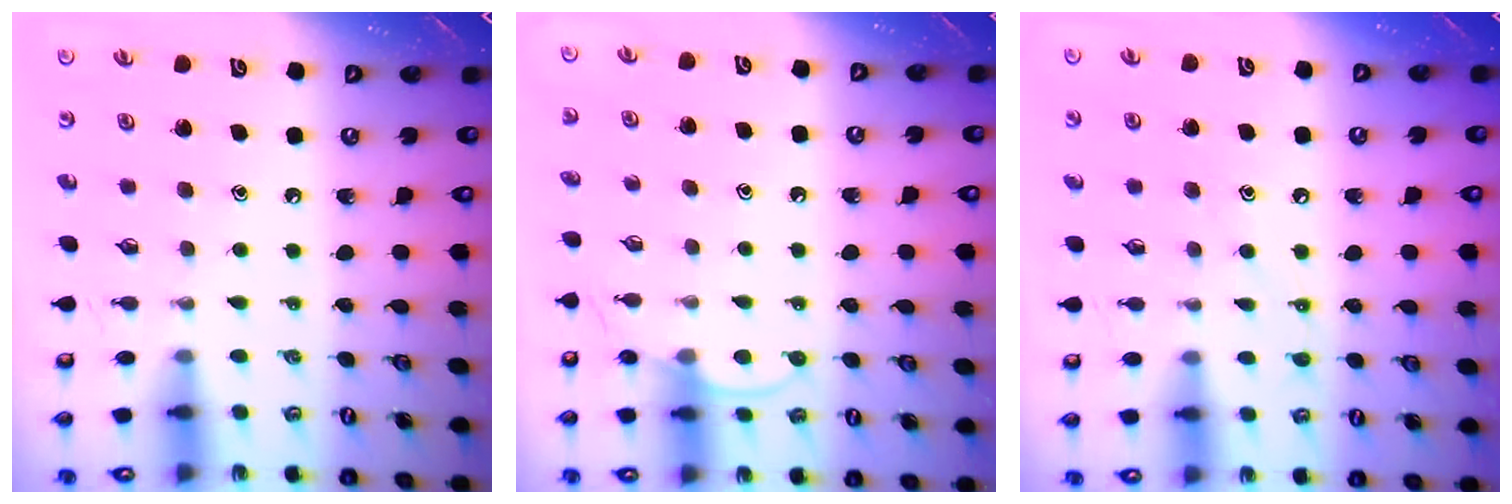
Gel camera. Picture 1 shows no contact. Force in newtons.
{"total": 7.3, "press": 7.3, "slide": 0.7}
{"total": 7.7, "press": 7.6, "slide": 0.8}